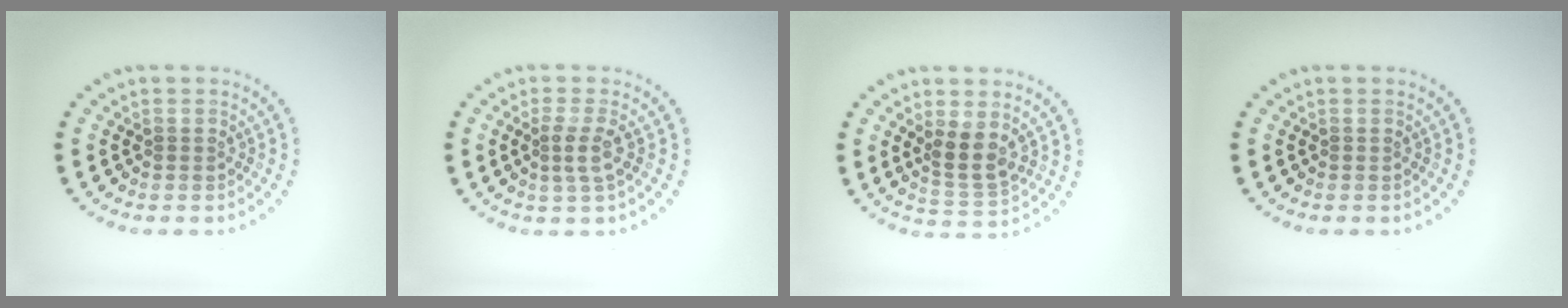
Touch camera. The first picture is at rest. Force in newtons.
{"total": 1.9, "press": 1.5, "slide": 1.2}
{"total": 2.8, "press": 2.6, "slide": 1.2}
{"total": 0.0}